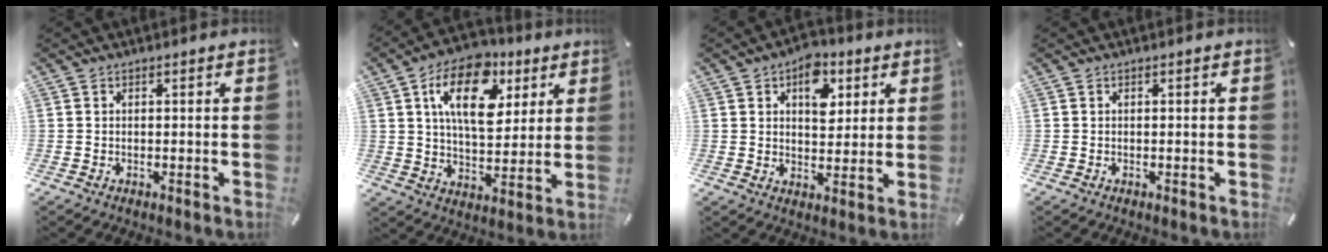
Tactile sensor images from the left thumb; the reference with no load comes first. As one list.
[{"total": 16.4, "force": [7.3, 9.6, 11.1], "torque": [-0.171, -0.017, 0.125]}, {"total": 9.6, "force": [4.0, 6.4, 5.9], "torque": [-0.065, -0.008, 0.065]}, {"total": 0.0}]